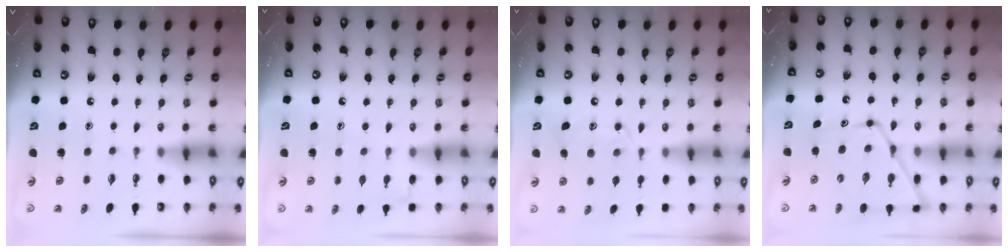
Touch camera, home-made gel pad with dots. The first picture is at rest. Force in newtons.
{"total": 5.0, "press": 4.9, "slide": 0.5}
{"total": 13.0, "press": 12.9, "slide": 0.9}
{"total": 14.3, "press": 14.3, "slide": 1.3}